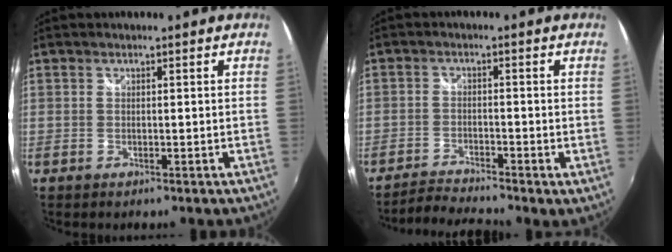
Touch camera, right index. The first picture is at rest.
{"total": 4.6, "force": [-4.1, 0.5, 2.1], "torque": [-0.059, -0.008, -0.082]}